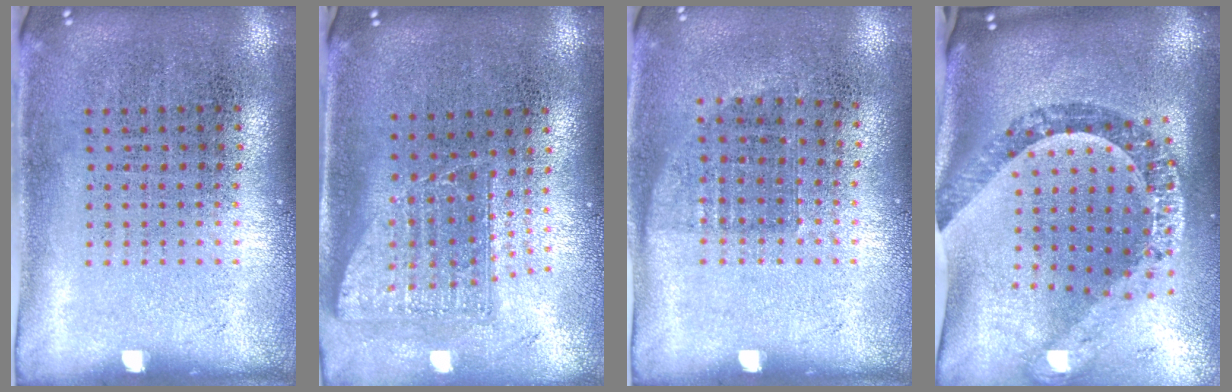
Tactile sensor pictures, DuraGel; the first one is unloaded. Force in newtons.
{"total": 1.6, "press": 1.3, "slide": 1.0}
{"total": 0.7, "press": 0.7, "slide": 0.3}
{"total": 2.5, "press": 2.1, "slide": 1.3}